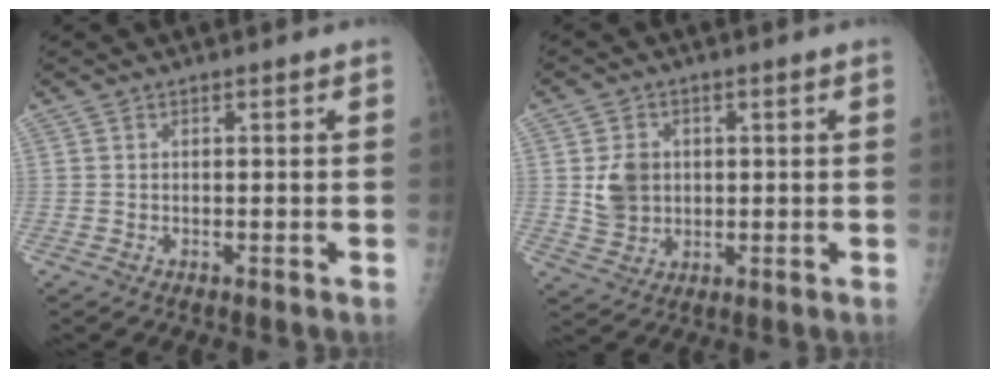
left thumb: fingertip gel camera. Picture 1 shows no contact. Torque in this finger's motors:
{"motor_torque": [0.19, 0.29, 0.50, -0.33, 0.03]}